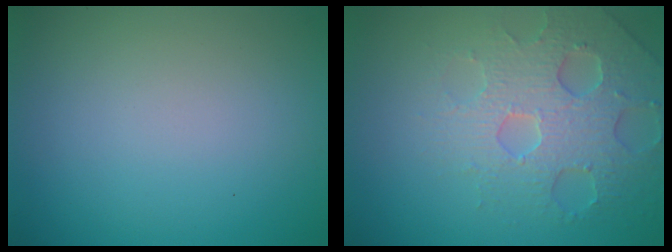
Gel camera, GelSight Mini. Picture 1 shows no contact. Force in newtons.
{"total": 4.6, "press": 4.5, "slide": 1.0}